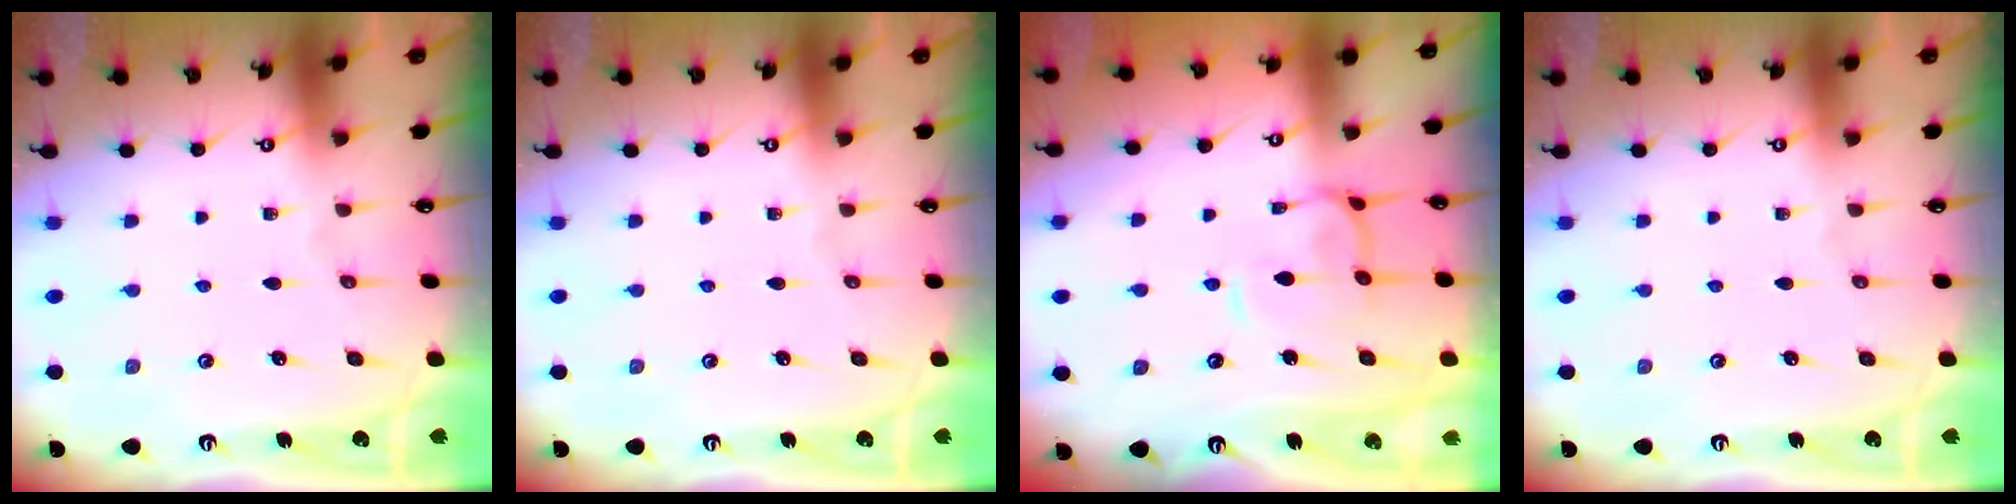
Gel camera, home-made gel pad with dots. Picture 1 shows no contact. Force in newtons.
{"total": 0.0}
{"total": 2.9, "press": 2.8, "slide": 0.8}
{"total": 0.0}